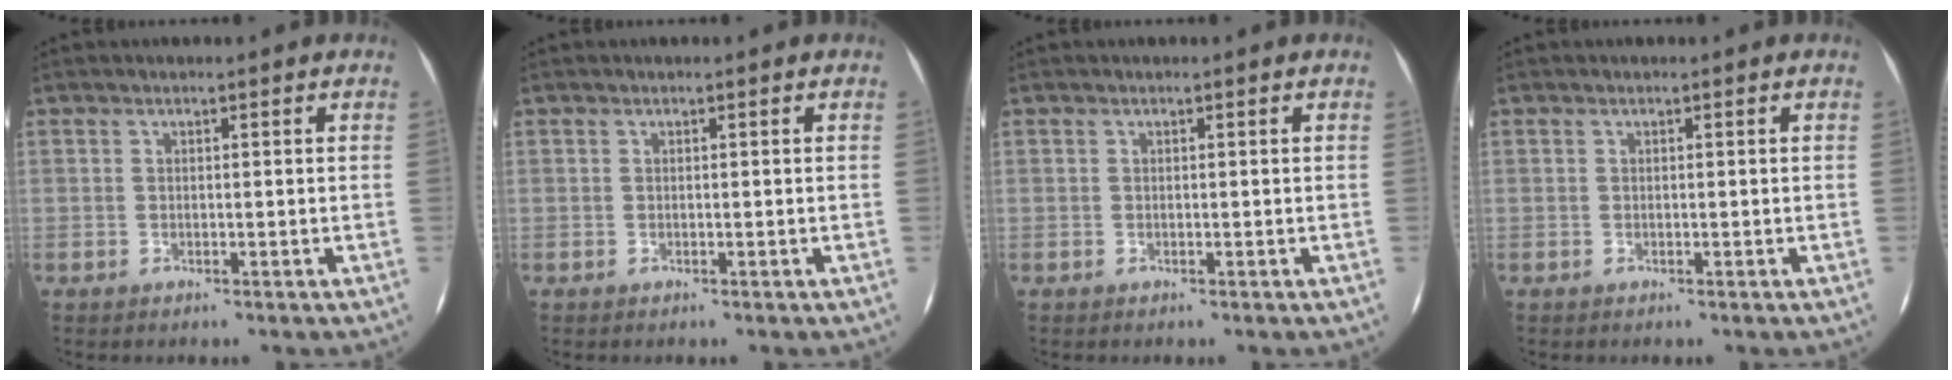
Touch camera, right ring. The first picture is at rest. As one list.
[{"total": 0.0}, {"total": 0.0}, {"total": 0.0}]